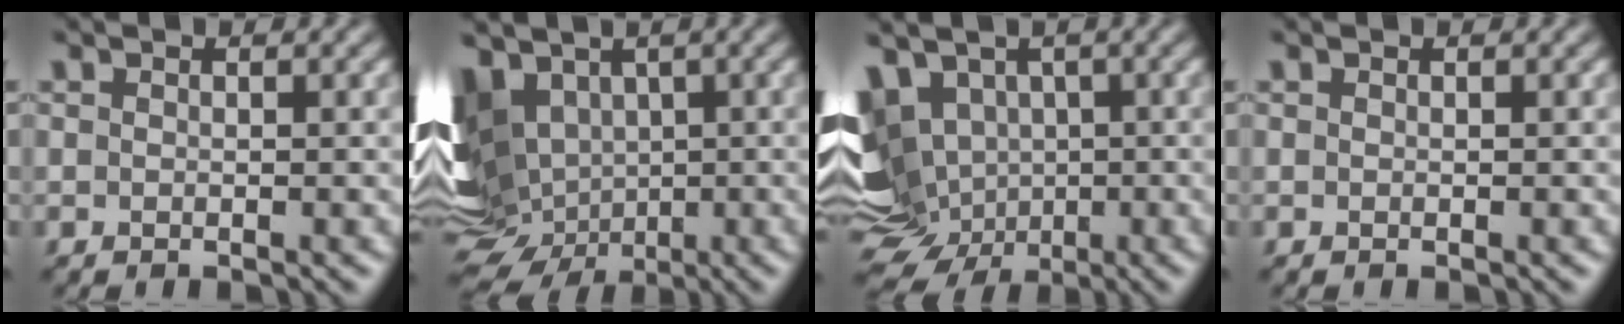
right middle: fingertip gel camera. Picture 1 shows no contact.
{"total": 11.1, "force": [0.0, 8.0, 7.6], "torque": [-0.157, -0.004, -0.004]}
{"total": 10.1, "force": [0.4, 7.9, 6.4], "torque": [-0.118, -0.002, 0.008]}
{"total": 0.0}